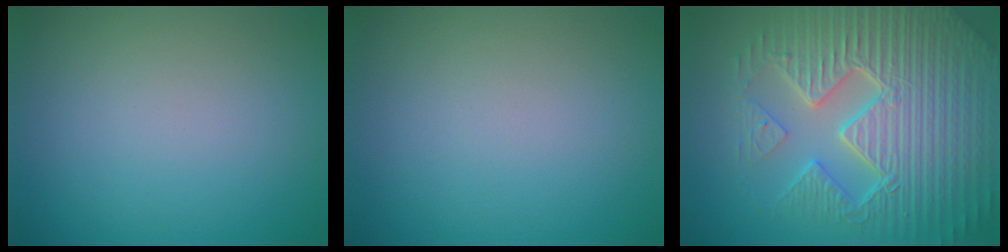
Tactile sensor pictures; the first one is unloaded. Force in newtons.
{"total": 0.0}
{"total": 9.5, "press": 6.8, "slide": 6.7}